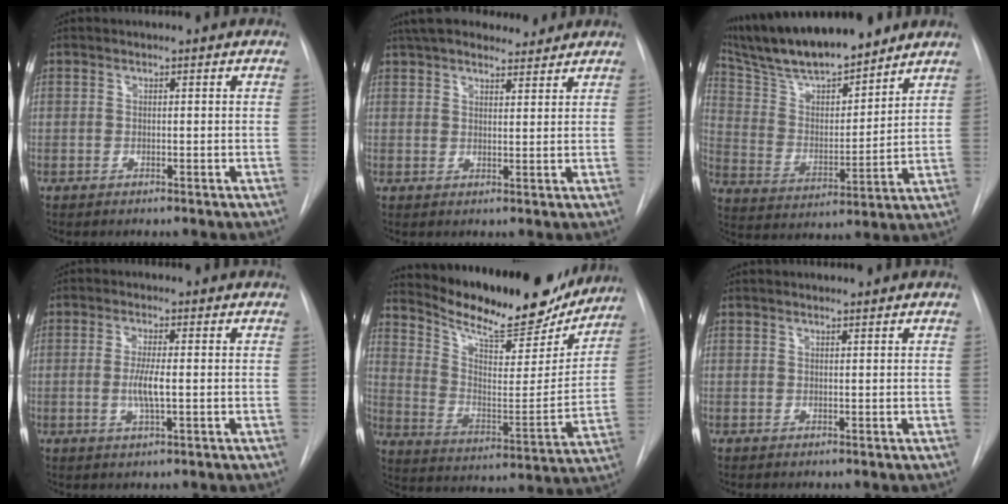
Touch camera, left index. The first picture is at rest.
{"total": 13.4, "force": [11.8, 3.6, 5.3], "torque": [-0.080, 0.033, 0.175]}
{"total": 18.6, "force": [16.0, 3.3, 8.9], "torque": [-0.161, 0.017, 0.283]}
{"total": 4.0, "force": [-0.4, 0.4, 3.9], "torque": [-0.081, -0.007, -0.007]}
{"total": 22.4, "force": [20.0, 4.9, 8.9], "torque": [-0.146, -0.028, 0.293]}
{"total": 1.2, "force": [1.2, 0.1, 0.3], "torque": [-0.005, 0.012, 0.021]}